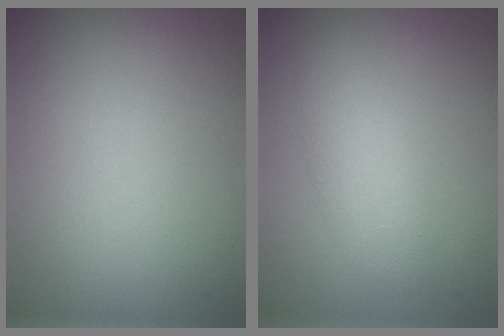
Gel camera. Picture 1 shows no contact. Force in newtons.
{"total": 2.5, "press": 2.5, "slide": 0.1}